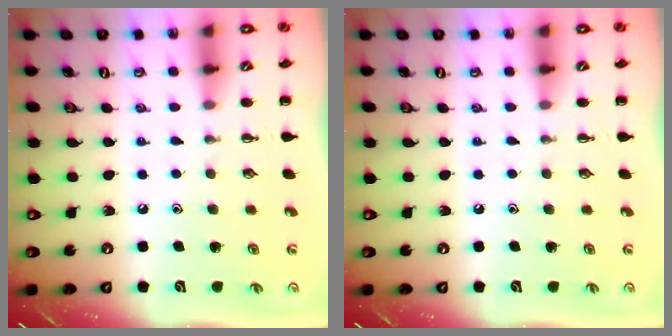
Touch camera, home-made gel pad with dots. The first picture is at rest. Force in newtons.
{"total": 0.0}